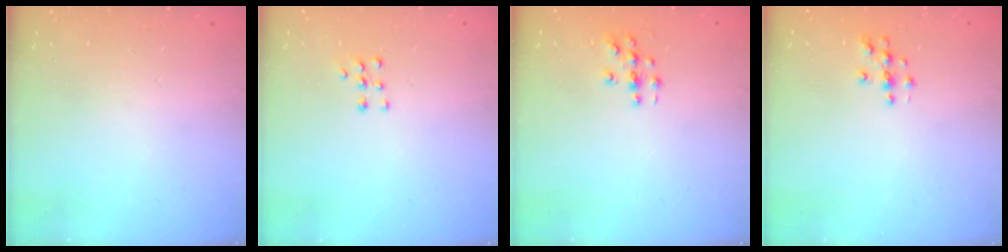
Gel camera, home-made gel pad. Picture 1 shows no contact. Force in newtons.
{"total": 5.5, "press": 5.5, "slide": 0.9}
{"total": 3.5, "press": 3.4, "slide": 0.2}
{"total": 3.7, "press": 3.7, "slide": 0.2}